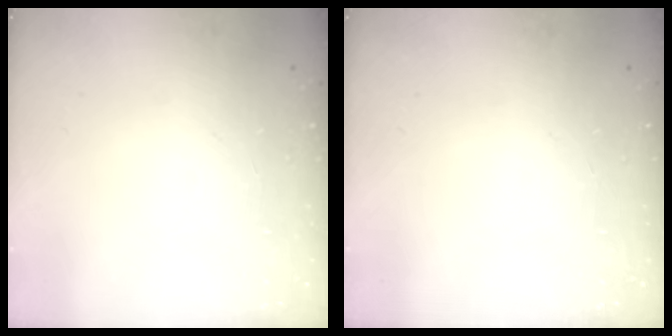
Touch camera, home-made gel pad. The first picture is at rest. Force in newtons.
{"total": 0.0}